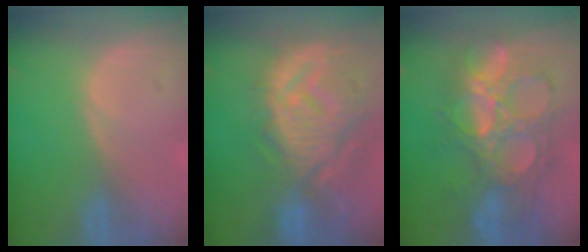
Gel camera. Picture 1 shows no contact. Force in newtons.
{"total": 12.6, "press": 11.2, "slide": 5.8}
{"total": 10.3, "press": 10.2, "slide": 0.6}